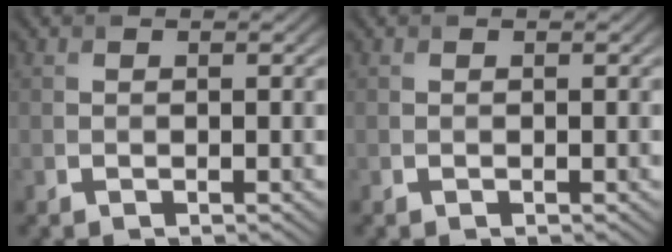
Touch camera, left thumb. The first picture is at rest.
{"total": 0.0}